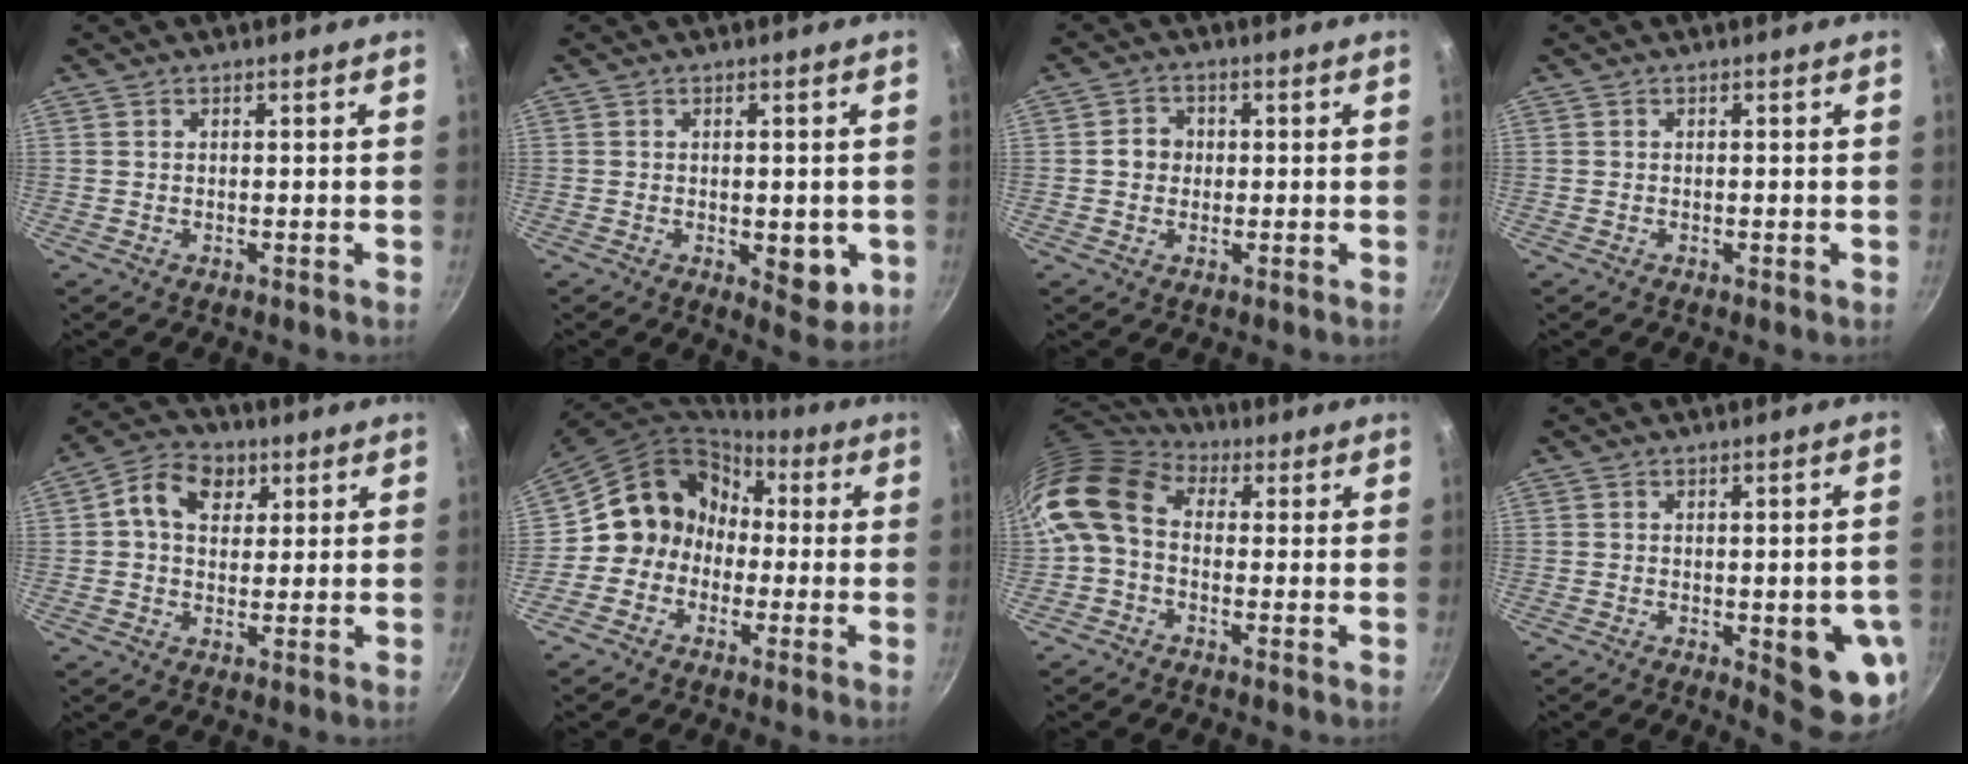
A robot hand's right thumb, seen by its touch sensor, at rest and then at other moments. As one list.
[{"total": 7.0, "force": [-1.3, 3.6, 5.9], "torque": [-0.060, -0.008, -0.011]}, {"total": 3.9, "force": [0.0, 3.5, 1.6], "torque": [-0.005, 0.008, -0.005]}, {"total": 0.6, "force": [-0.2, 0.3, 0.5], "torque": [-0.009, 0.002, -0.003]}, {"total": 8.8, "force": [2.7, 6.7, 5.1], "torque": [-0.068, 0.005, 0.029]}, {"total": 11.8, "force": [-0.4, 10.9, 4.4], "torque": [-0.033, 0.049, -0.028]}, {"total": 11.9, "force": [-0.1, 8.6, 8.2], "torque": [-0.155, 0.029, -0.023]}, {"total": 11.6, "force": [-3.0, 3.9, 10.5], "torque": [-0.093, 0.005, -0.032]}]